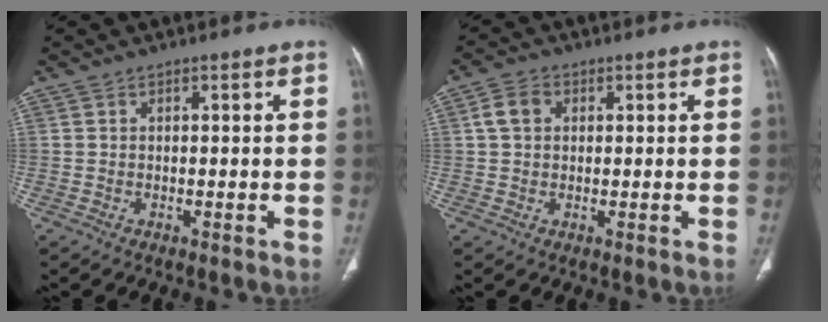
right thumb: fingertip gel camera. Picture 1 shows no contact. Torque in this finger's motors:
{"motor_torque": [-0.33, 0.34, 0.22, 0.32, 0.10]}